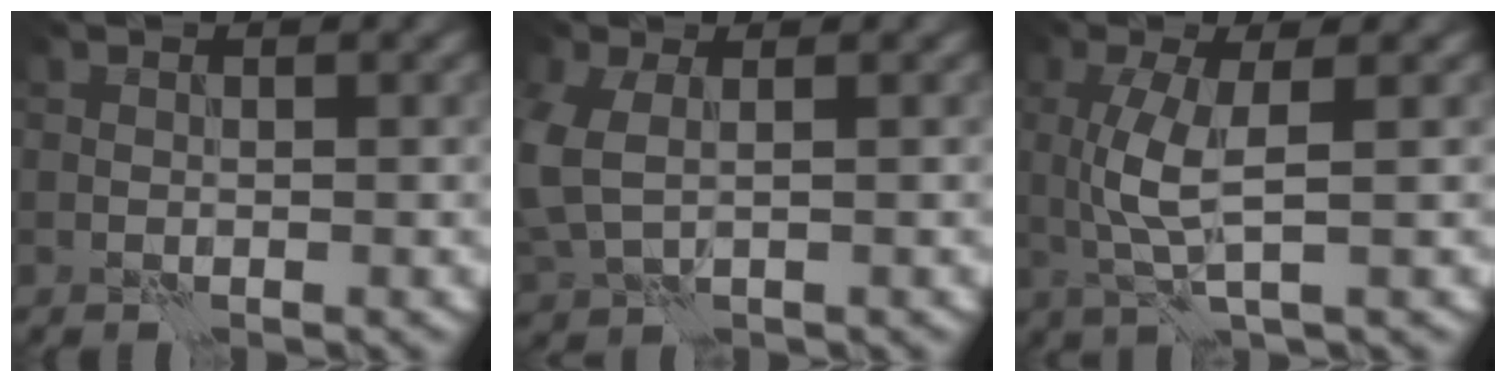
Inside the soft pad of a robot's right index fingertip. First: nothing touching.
{"total": 3.8, "force": [0.4, 2.5, 2.8], "torque": [-0.088, -0.001, 0.012]}
{"total": 4.1, "force": [0.3, 1.1, 3.9], "torque": [-0.092, 0.001, 0.009]}